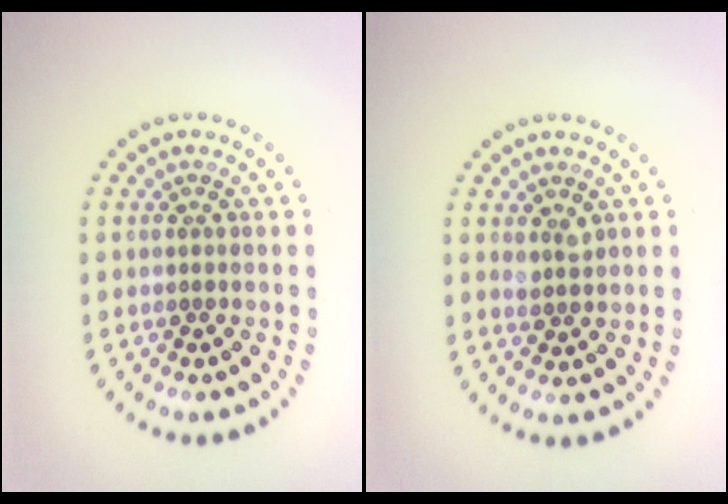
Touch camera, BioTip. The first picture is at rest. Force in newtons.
{"total": 1.3, "press": 1.1, "slide": 0.6}